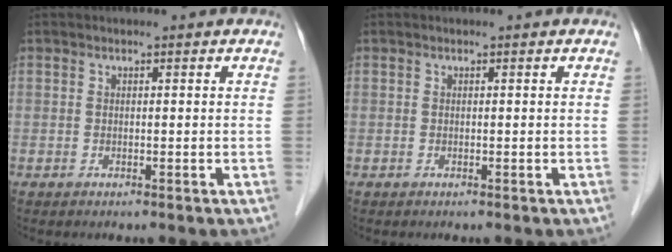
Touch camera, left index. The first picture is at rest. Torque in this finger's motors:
{"motor_torque": [0.02, -0.02, 0.00, 0.00]}